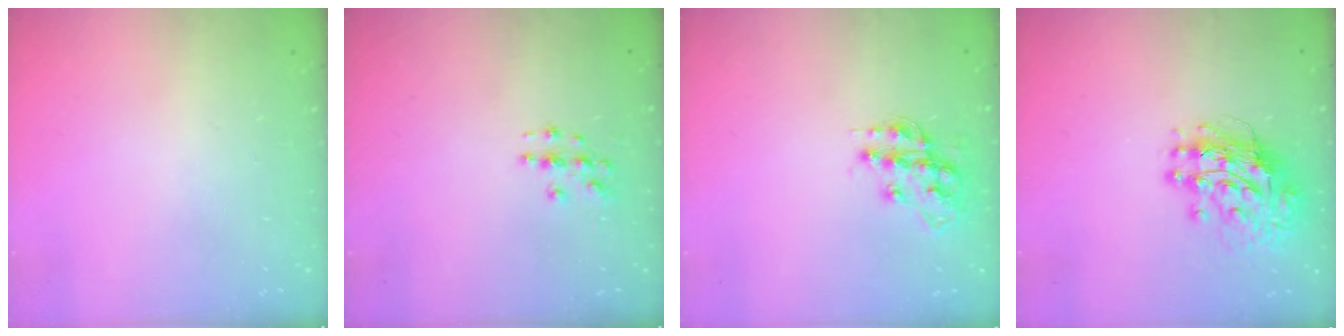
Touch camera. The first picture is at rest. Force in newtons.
{"total": 3.3, "press": 3.3, "slide": 0.2}
{"total": 13.5, "press": 13.5, "slide": 0.8}
{"total": 12.0, "press": 11.9, "slide": 1.7}